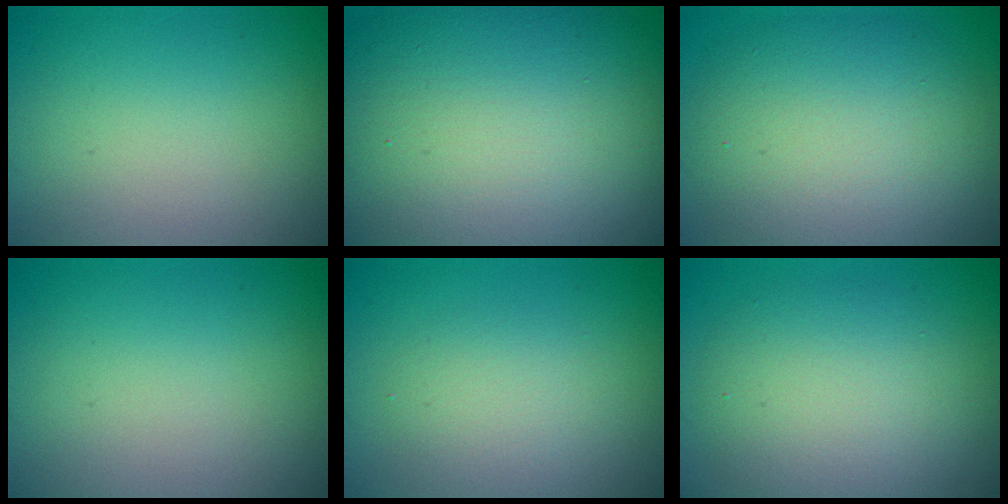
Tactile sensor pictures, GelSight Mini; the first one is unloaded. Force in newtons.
{"total": 18.8, "press": 18.7, "slide": 1.6}
{"total": 9.7, "press": 9.7, "slide": 0.4}
{"total": 0.0}
{"total": 2.7, "press": 2.7, "slide": 0.2}
{"total": 6.0, "press": 6.0, "slide": 0.6}